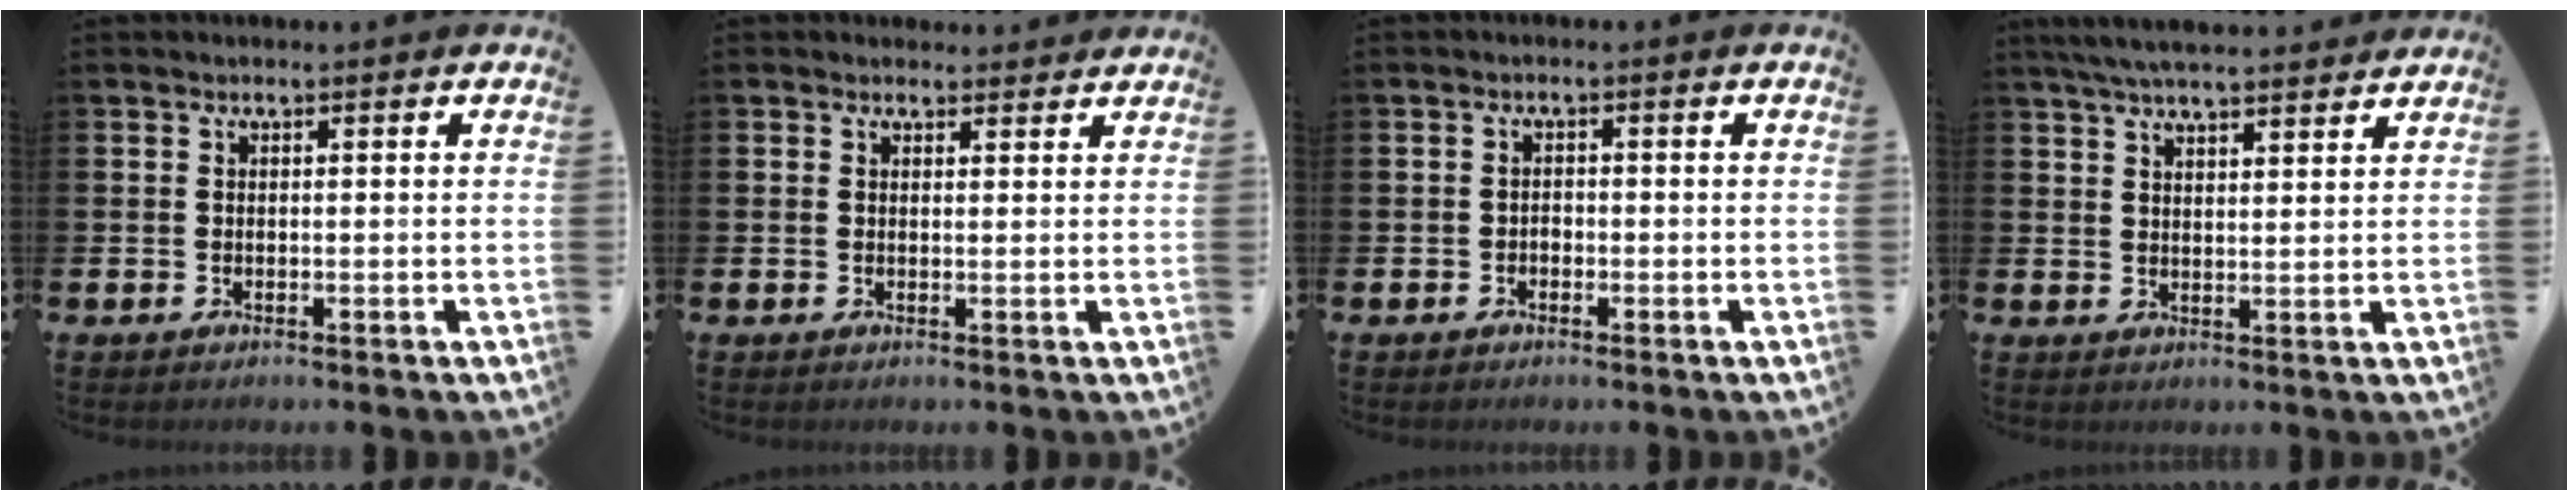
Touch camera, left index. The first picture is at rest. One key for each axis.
{"total": 1.4, "fx": 1.3, "fy": 0.6, "fz": 0.0, "tx": 0.010, "ty": -0.003, "tz": 0.021}
{"total": 1.0, "fx": -0.6, "fy": 0.8, "fz": 0.2, "tx": -0.004, "ty": 0.001, "tz": -0.014}
{"total": 5.5, "fx": 5.2, "fy": 0.6, "fz": 1.8, "tx": -0.043, "ty": -0.019, "tz": 0.094}